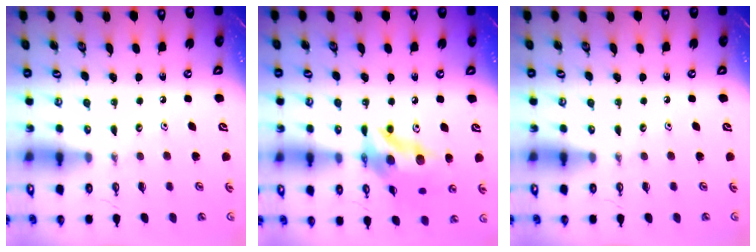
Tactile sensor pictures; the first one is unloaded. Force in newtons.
{"total": 14.1, "press": 14.0, "slide": 1.2}
{"total": 0.0}